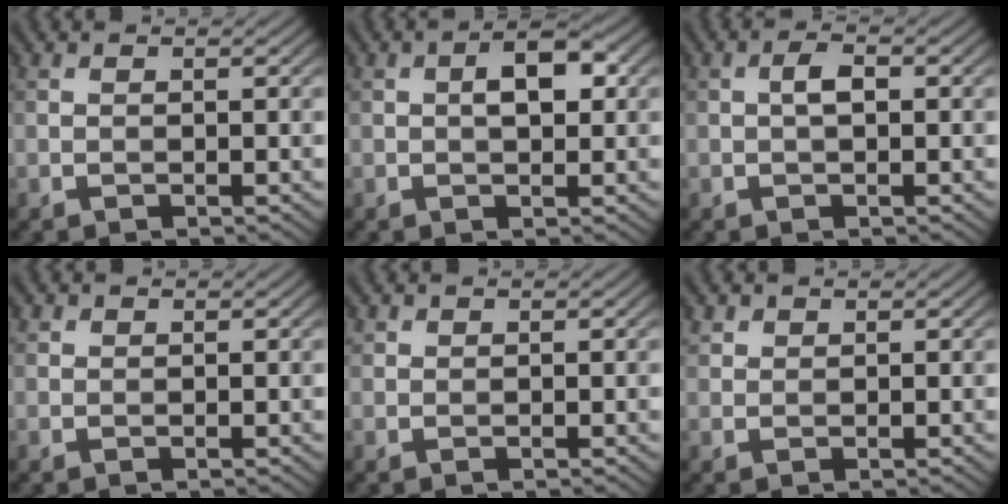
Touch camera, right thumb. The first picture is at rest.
{"total": 4.0, "force": [0.7, 2.0, 3.4], "torque": [-0.055, 0.006, 0.007]}
{"total": 1.9, "force": [0.1, 0.8, 1.8], "torque": [-0.033, 0.008, -0.002]}
{"total": 0.8, "force": [0.6, 0.5, 0.2], "torque": [-0.004, 0.002, 0.012]}
{"total": 0.9, "force": [0.7, 0.5, 0.1], "torque": [-0.005, 0.001, 0.016]}
{"total": 1.4, "force": [1.0, 0.9, 0.3], "torque": [-0.007, 0.003, 0.024]}